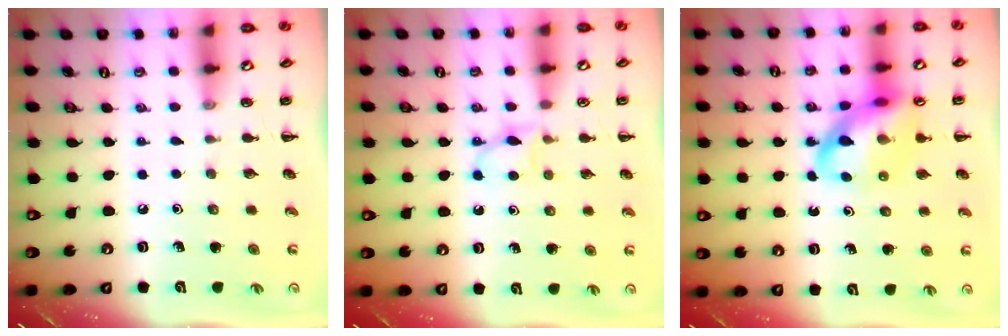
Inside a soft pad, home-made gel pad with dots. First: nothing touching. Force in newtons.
{"total": 4.1, "press": 3.9, "slide": 1.3}
{"total": 15.0, "press": 14.6, "slide": 3.4}